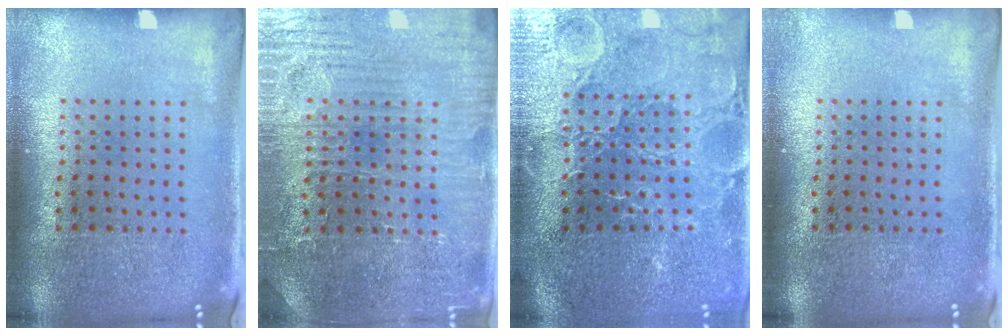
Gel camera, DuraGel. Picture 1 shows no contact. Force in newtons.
{"total": 3.9, "press": 3.8, "slide": 0.8}
{"total": 3.8, "press": 3.7, "slide": 0.8}
{"total": 0.7, "press": 0.7, "slide": 0.1}